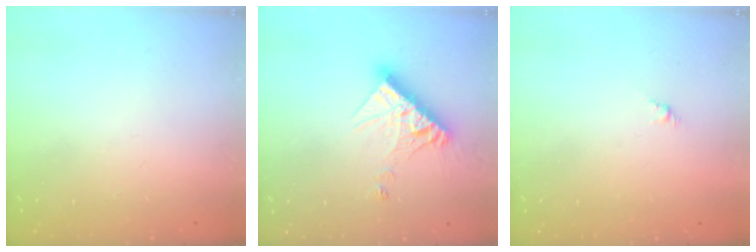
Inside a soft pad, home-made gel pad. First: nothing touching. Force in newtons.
{"total": 11.6, "press": 11.5, "slide": 1.1}
{"total": 1.6, "press": 1.5, "slide": 0.5}